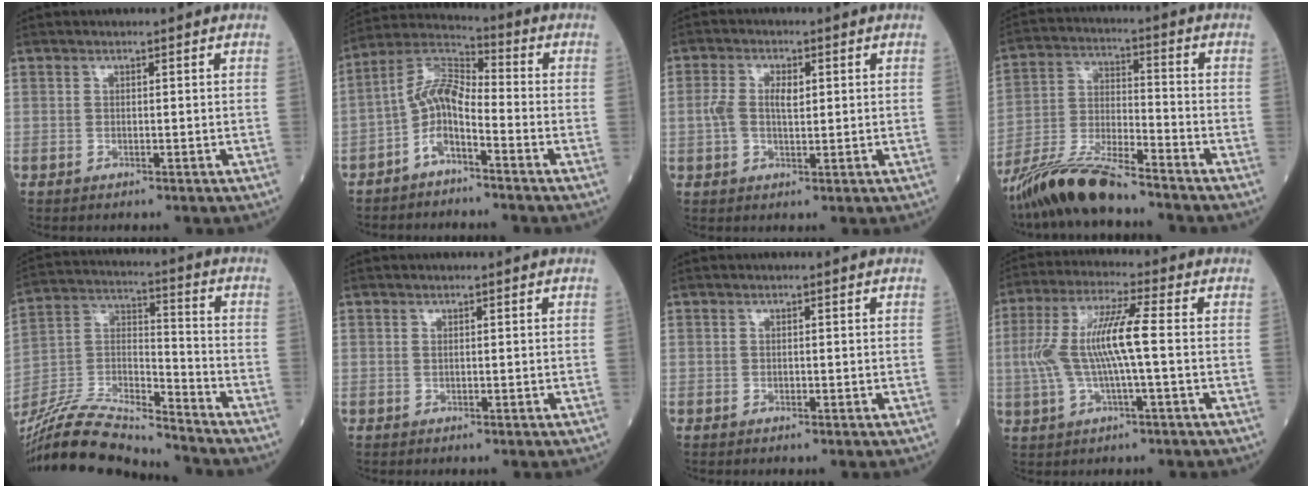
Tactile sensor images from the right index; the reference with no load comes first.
{"total": 7.4, "force": [-3.3, 2.6, 6.0], "torque": [-0.130, 0.022, -0.071]}
{"total": 4.8, "force": [0.6, 2.3, 4.2], "torque": [-0.094, 0.014, 0.013]}
{"total": 12.5, "force": [-10.3, 1.4, 6.9], "torque": [-0.131, -0.015, -0.193]}
{"total": 19.0, "force": [-17.9, 1.7, 6.2], "torque": [-0.135, 0.009, -0.326]}
{"total": 0.0}
{"total": 0.0}
{"total": 10.1, "force": [-0.2, 0.9, 10.1], "torque": [-0.210, 0.018, -0.008]}